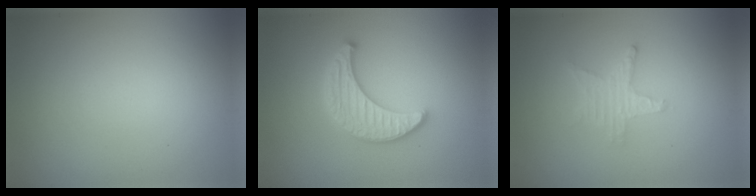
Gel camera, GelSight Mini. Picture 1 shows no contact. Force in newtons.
{"total": 4.0, "press": 4.0, "slide": 0.7}
{"total": 2.1, "press": 2.0, "slide": 0.4}